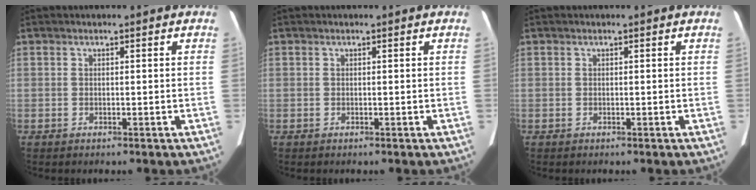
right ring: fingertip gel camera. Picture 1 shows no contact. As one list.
[{"total": 0.0}, {"total": 0.0}]